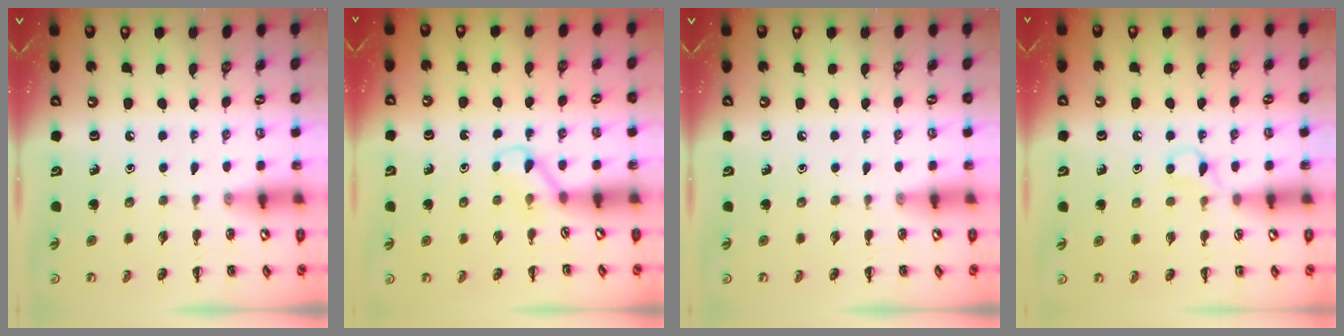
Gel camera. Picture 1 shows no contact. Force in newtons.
{"total": 2.5, "press": 2.3, "slide": 0.9}
{"total": 0.0}
{"total": 3.6, "press": 3.3, "slide": 1.3}